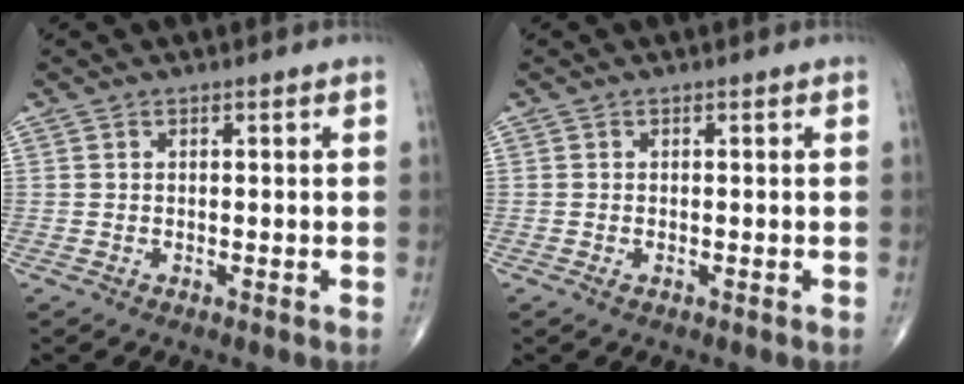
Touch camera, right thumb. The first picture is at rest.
{"total": 0.6, "force": [-0.3, 0.3, 0.5], "torque": [-0.011, 0.000, -0.004]}